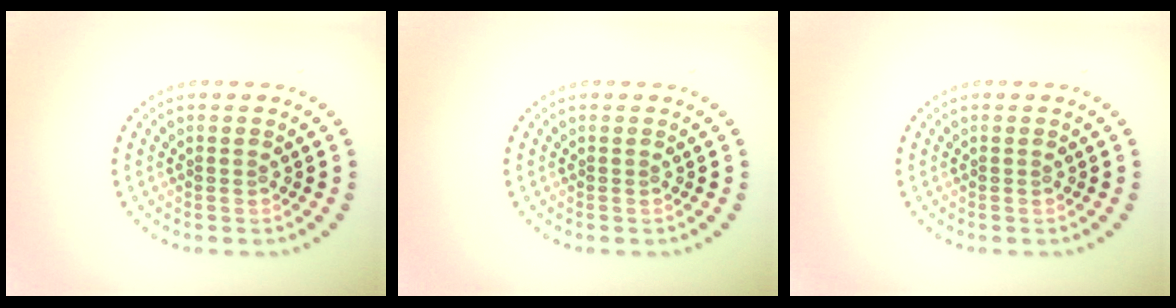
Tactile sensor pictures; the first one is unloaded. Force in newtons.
{"total": 0.0}
{"total": 0.0}